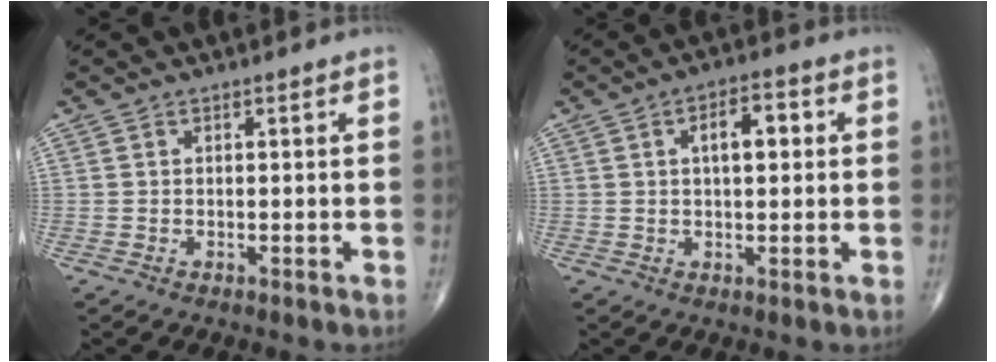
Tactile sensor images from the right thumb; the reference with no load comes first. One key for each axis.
{"total": 6.1, "fx": 1.4, "fy": 2.8, "fz": 5.3, "tx": -0.068, "ty": 0.009, "tz": 0.016}